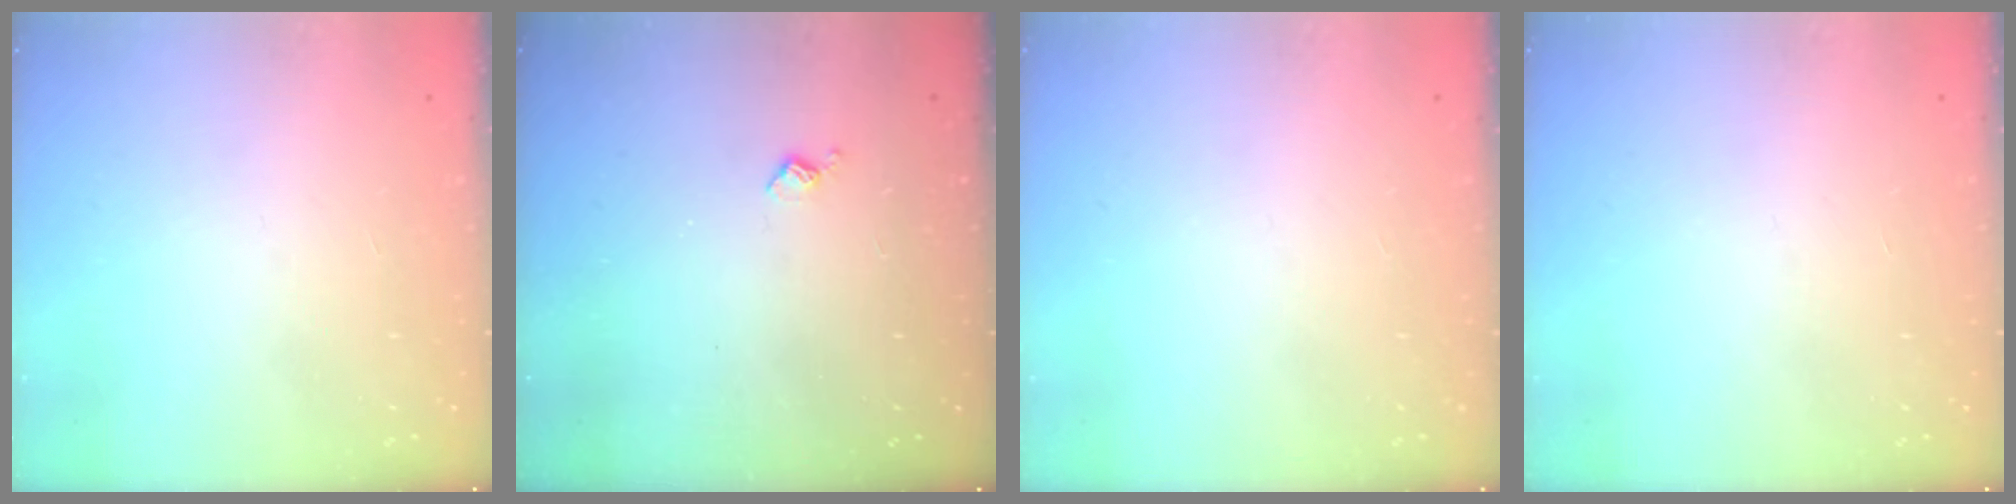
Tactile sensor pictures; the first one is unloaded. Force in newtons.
{"total": 3.2, "press": 3.2, "slide": 0.5}
{"total": 0.0}
{"total": 0.0}